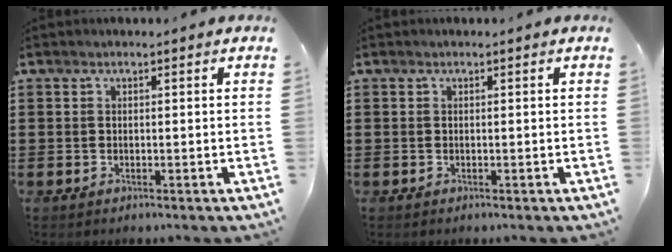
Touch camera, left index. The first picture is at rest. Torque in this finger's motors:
{"motor_torque": [0.00, 0.00, 0.00, 0.00]}